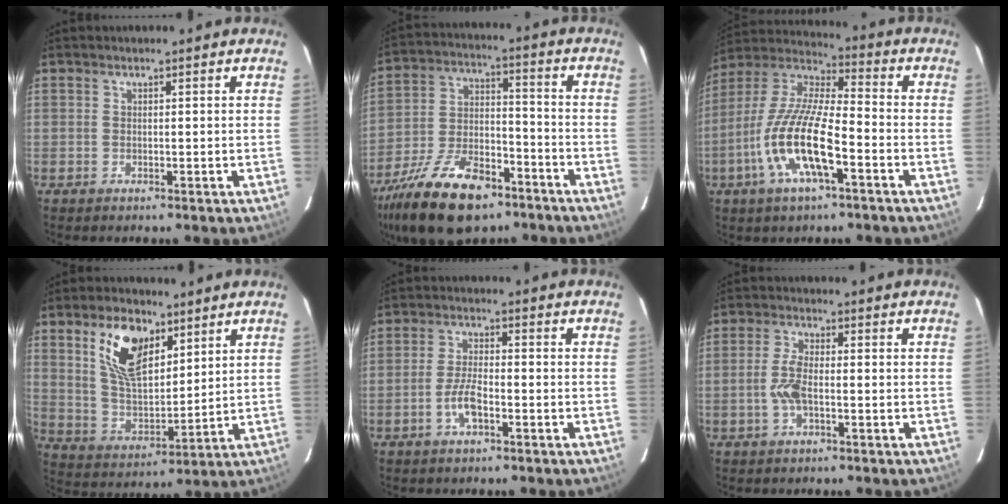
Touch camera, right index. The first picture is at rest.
{"total": 20.5, "force": [-13.8, 9.1, 12.1], "torque": [-0.248, -0.018, -0.232]}
{"total": 16.1, "force": [-6.3, 4.2, 14.2], "torque": [-0.291, -0.009, -0.128]}
{"total": 13.0, "force": [6.8, 6.6, 8.9], "torque": [-0.163, 0.011, 0.139]}
{"total": 5.0, "force": [-2.4, 1.6, 4.2], "torque": [-0.092, 0.004, -0.046]}
{"total": 4.6, "force": [-1.3, 1.6, 4.2], "torque": [-0.093, 0.004, -0.026]}